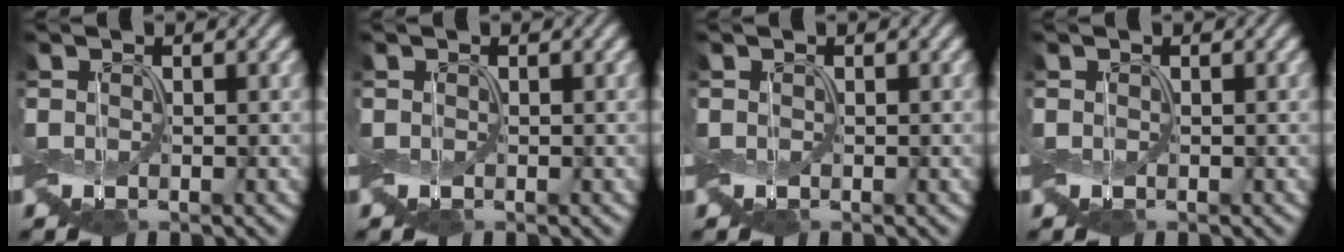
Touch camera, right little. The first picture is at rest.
{"total": 0.0}
{"total": 0.0}
{"total": 0.0}